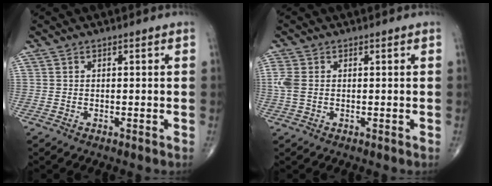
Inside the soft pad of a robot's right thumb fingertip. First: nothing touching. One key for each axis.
{"total": 3.4, "fx": 0.1, "fy": 2.2, "fz": 2.5, "tx": -0.083, "ty": 0.004, "tz": 0.001}